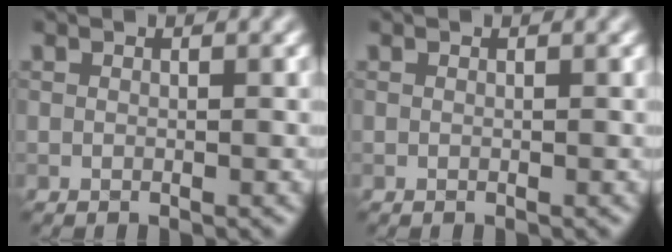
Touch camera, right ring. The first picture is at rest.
{"total": 0.0}